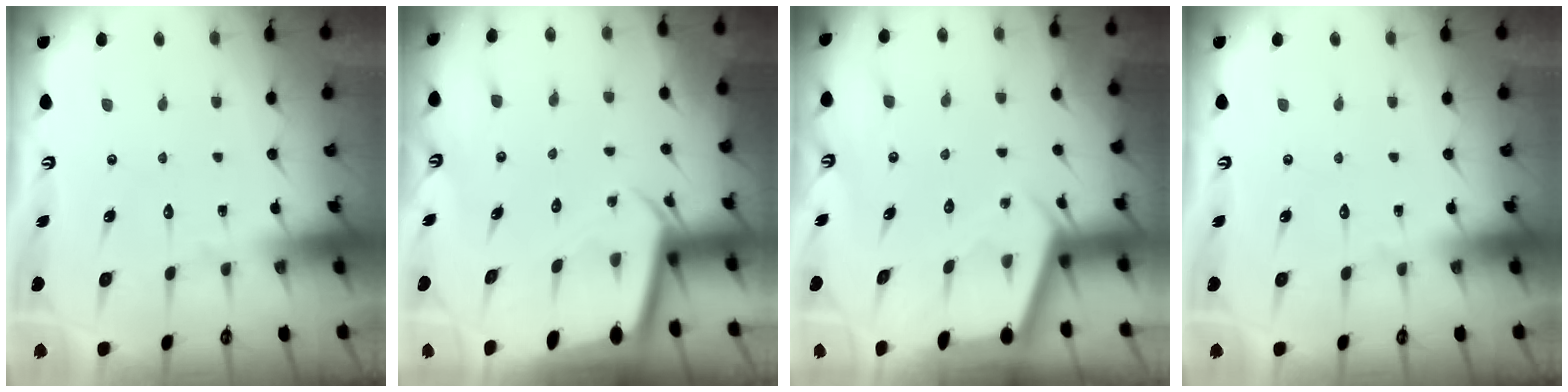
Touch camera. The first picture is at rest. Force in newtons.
{"total": 2.8, "press": 2.8, "slide": 0.1}
{"total": 2.2, "press": 2.2, "slide": 0.3}
{"total": 0.0}